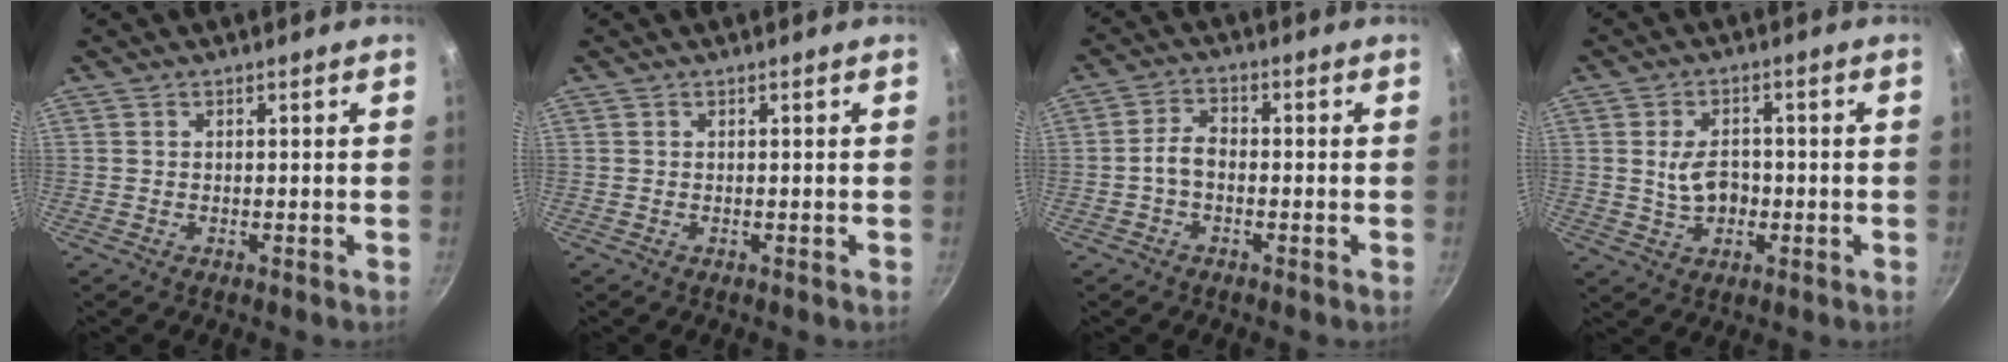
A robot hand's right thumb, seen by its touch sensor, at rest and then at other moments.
{"total": 0.0}
{"total": 4.0, "force": [-1.1, 2.5, 3.0], "torque": [-0.053, 0.025, -0.029]}
{"total": 6.3, "force": [-0.4, 4.4, 4.5], "torque": [-0.059, 0.006, -0.004]}